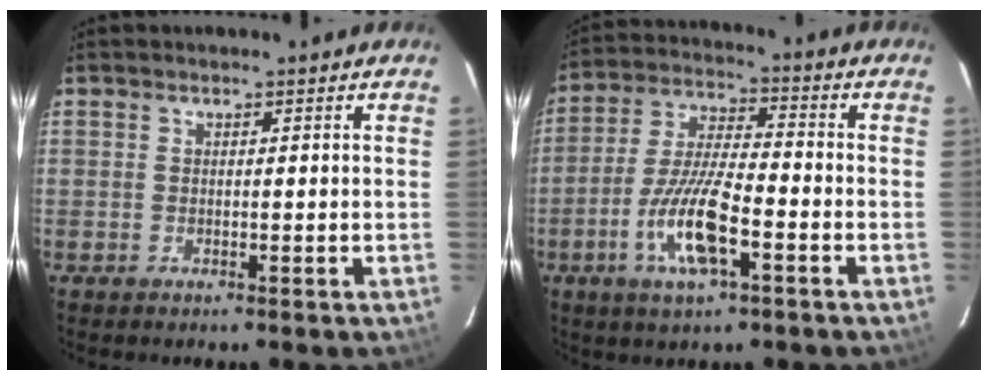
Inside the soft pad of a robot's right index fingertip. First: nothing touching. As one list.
[{"total": 12.1, "force": [-5.1, 3.2, 10.5], "torque": [-0.220, -0.005, -0.098]}]